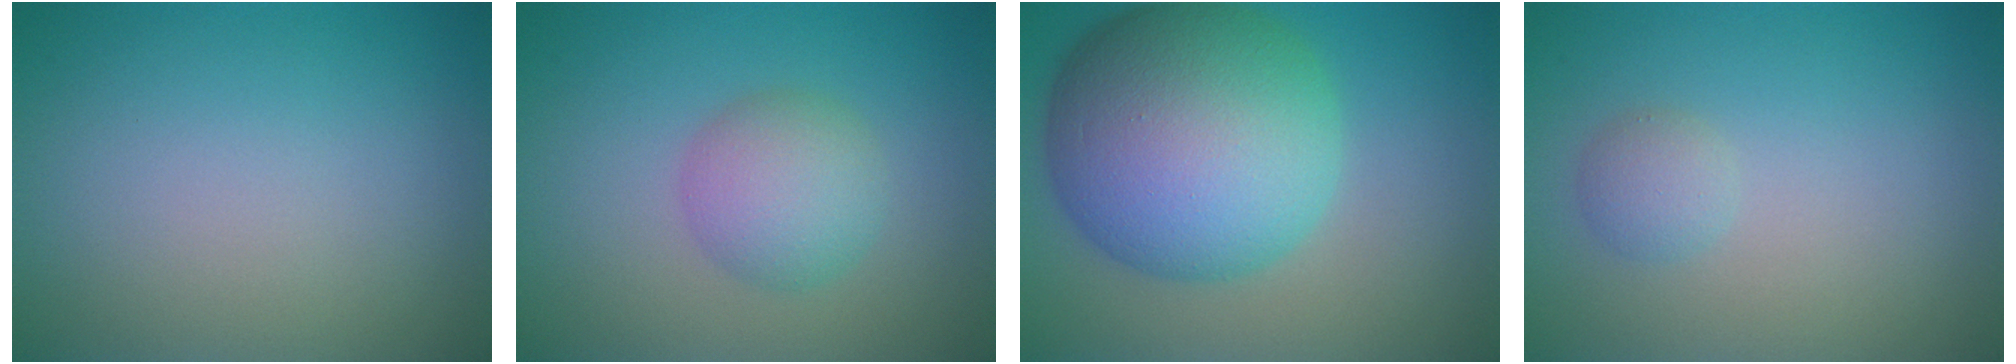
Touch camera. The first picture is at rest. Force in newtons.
{"total": 3.4, "press": 3.4, "slide": 0.1}
{"total": 14.3, "press": 14.3, "slide": 0.2}
{"total": 1.3, "press": 1.3, "slide": 0.2}